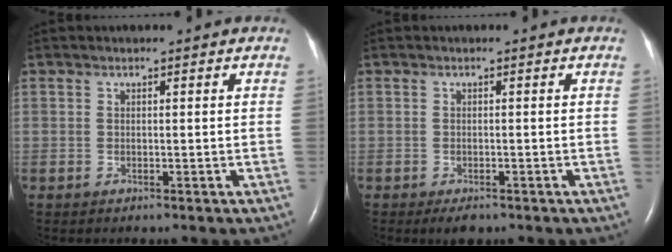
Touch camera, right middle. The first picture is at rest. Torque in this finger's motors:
{"motor_torque": [0.32, -0.23, 0.00, 0.00]}